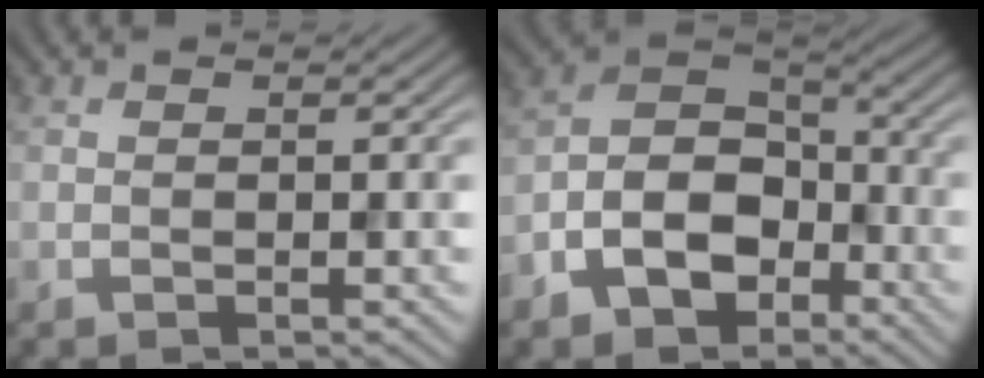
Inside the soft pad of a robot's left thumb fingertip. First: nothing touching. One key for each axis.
{"total": 10.2, "fx": -4.9, "fy": 6.7, "fz": 5.9, "tx": -0.124, "ty": -0.010, "tz": -0.105}